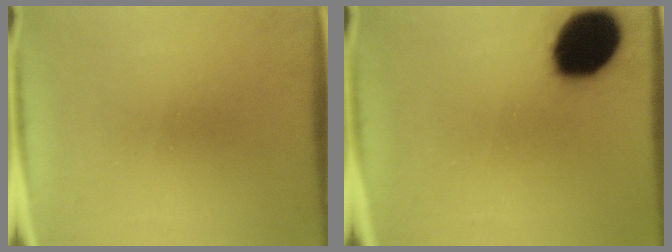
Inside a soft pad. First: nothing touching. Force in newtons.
{"total": 18.1}